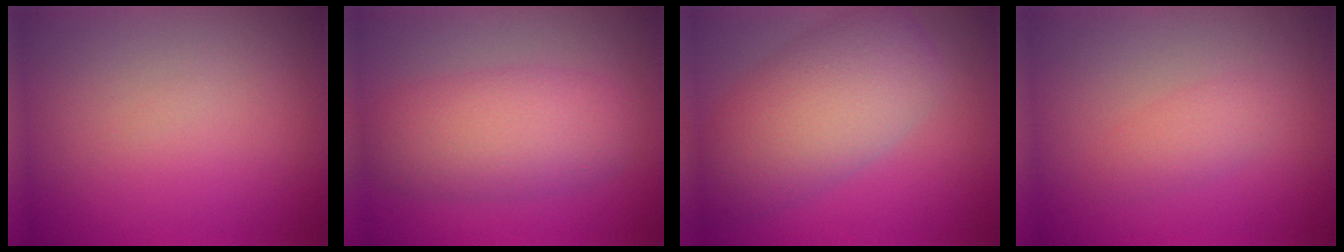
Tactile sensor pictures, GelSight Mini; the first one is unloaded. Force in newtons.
{"total": 5.5, "press": 5.5, "slide": 0.2}
{"total": 7.5, "press": 7.5, "slide": 0.2}
{"total": 1.5, "press": 1.5, "slide": 0.1}